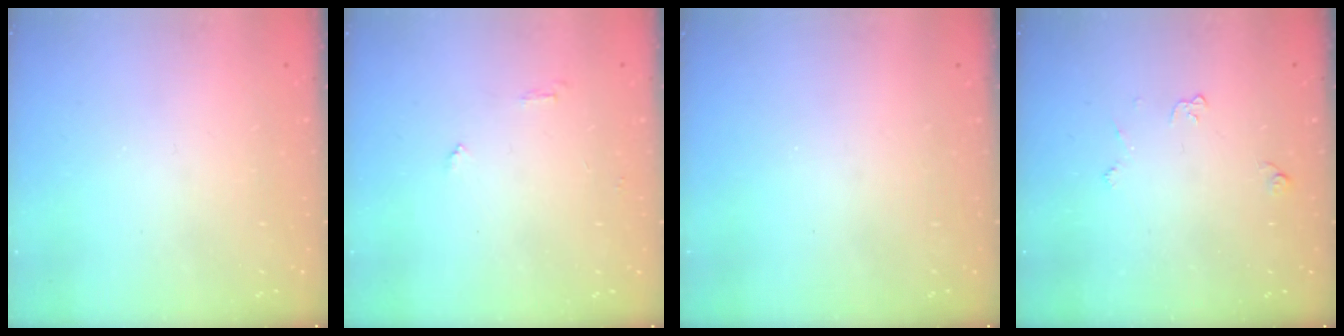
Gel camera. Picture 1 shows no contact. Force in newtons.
{"total": 3.9, "press": 3.9, "slide": 0.4}
{"total": 0.0}
{"total": 4.0, "press": 3.9, "slide": 0.6}